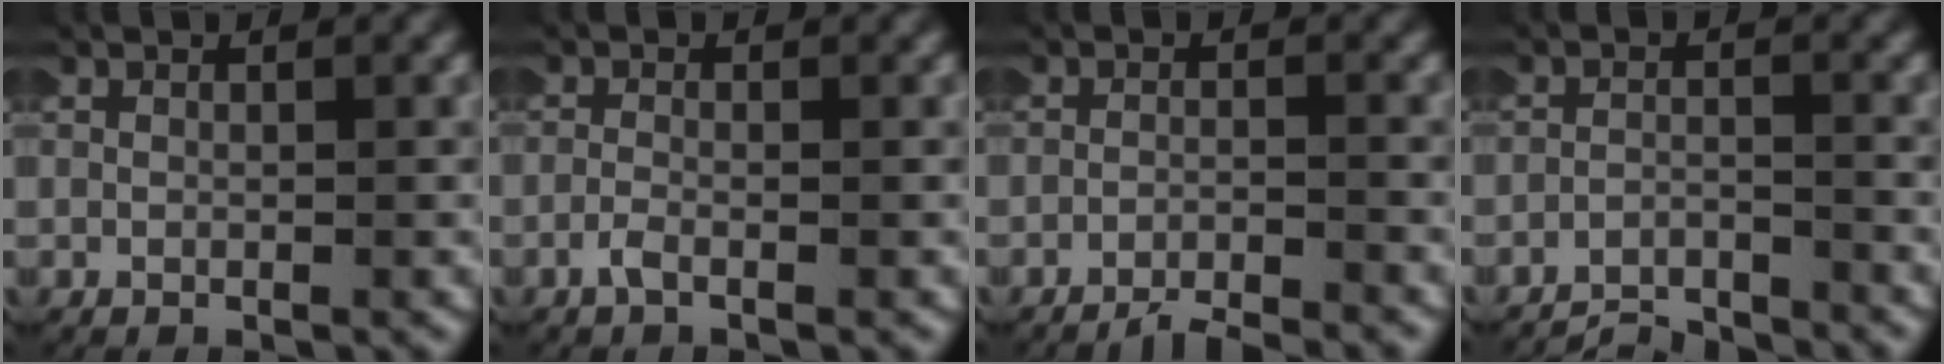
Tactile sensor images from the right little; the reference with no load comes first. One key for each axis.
{"total": 0.9, "fx": -0.8, "fy": 0.0, "fz": 0.5, "tx": -0.018, "ty": -0.004, "tz": -0.016}
{"total": 4.5, "fx": -4.4, "fy": 0.5, "fz": 0.5, "tx": -0.004, "ty": -0.014, "tz": -0.067}
{"total": 4.3, "fx": -4.3, "fy": 0.6, "fz": 0.3, "tx": -0.006, "ty": -0.017, "tz": -0.071}